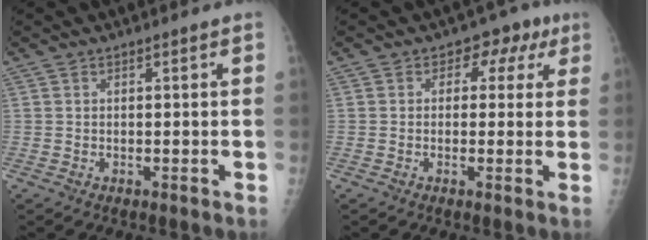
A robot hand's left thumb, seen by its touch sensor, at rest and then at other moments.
{"total": 5.7, "force": [2.0, 4.4, 3.0], "torque": [0.011, 0.005, 0.013]}